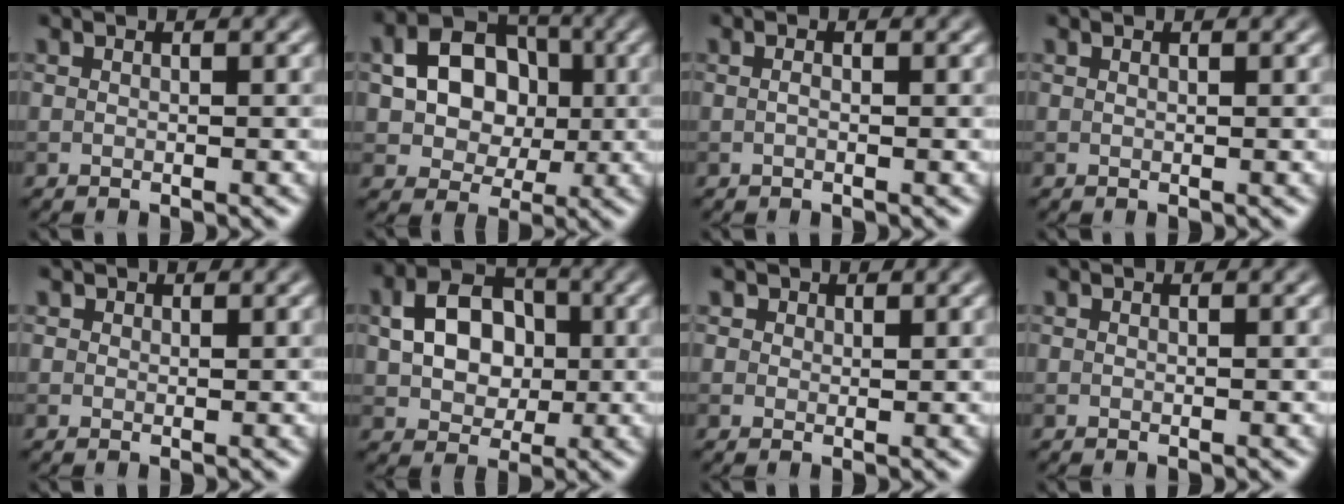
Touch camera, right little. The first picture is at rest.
{"total": 7.3, "force": [0.4, 5.8, 4.5], "torque": [-0.065, 0.007, -0.002]}
{"total": 0.5, "force": [-0.1, 0.2, 0.5], "torque": [-0.013, -0.001, -0.002]}
{"total": 0.0}
{"total": 0.6, "force": [0.4, 0.5, 0.1], "torque": [0.002, -0.004, 0.002]}
{"total": 6.2, "force": [0.4, 4.5, 4.1], "torque": [-0.070, 0.009, 0.004]}
{"total": 1.3, "force": [0.9, 0.9, 0.3], "torque": [-0.003, -0.006, 0.010]}
{"total": 0.0}